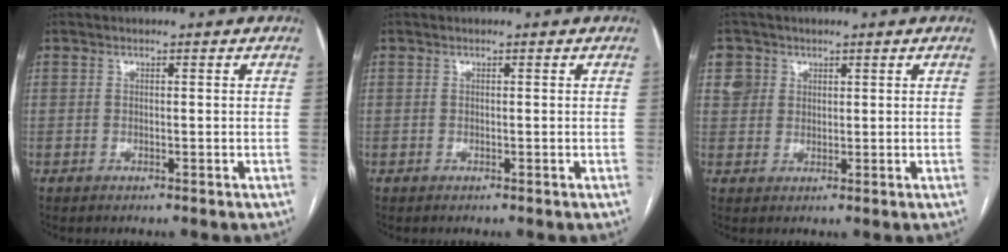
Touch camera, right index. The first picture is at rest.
{"total": 0.0}
{"total": 3.3, "force": [1.5, 2.9, 0.2], "torque": [0.000, 0.009, 0.029]}